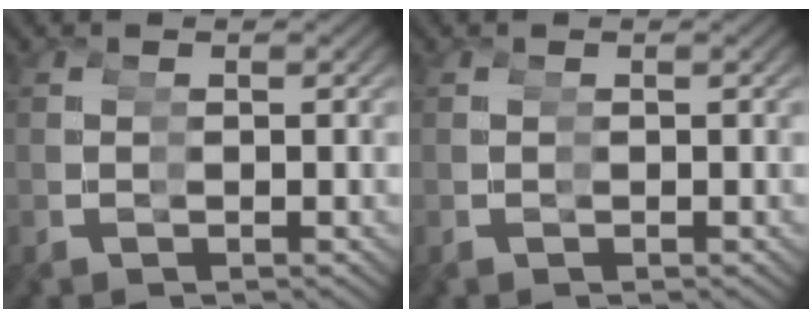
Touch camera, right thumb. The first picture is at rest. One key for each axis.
{"total": 0.0}